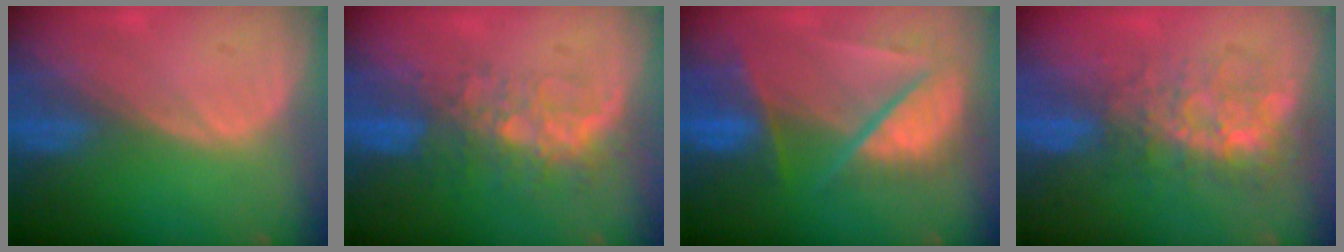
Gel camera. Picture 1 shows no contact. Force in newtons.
{"total": 8.2, "press": 6.7, "slide": 4.6}
{"total": 9.3, "press": 8.1, "slide": 4.5}
{"total": 8.7, "press": 7.5, "slide": 4.3}